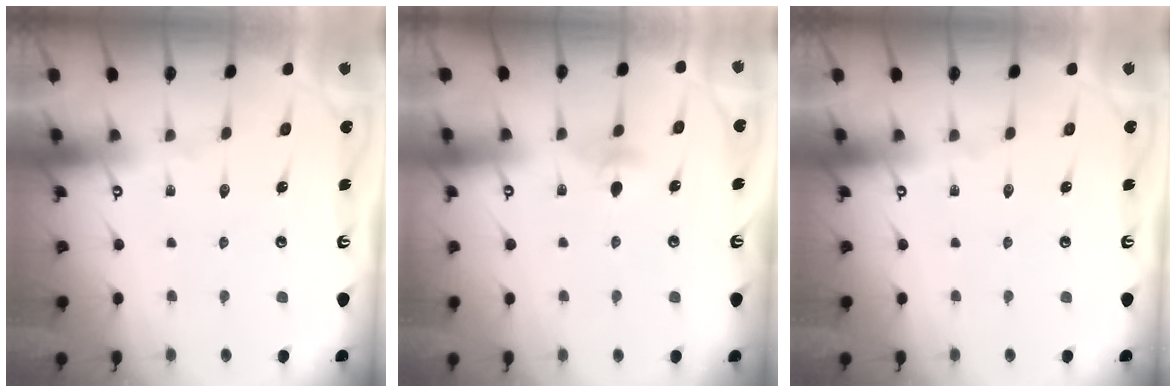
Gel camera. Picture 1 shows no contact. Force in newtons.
{"total": 4.5, "press": 4.4, "slide": 0.7}
{"total": 0.0}